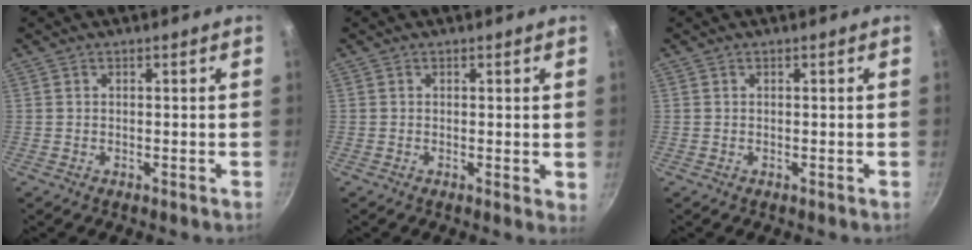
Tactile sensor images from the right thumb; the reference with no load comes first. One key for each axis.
{"total": 1.4, "fx": 0.2, "fy": 0.5, "fz": 1.3, "tx": -0.017, "ty": -0.005, "tz": 0.001}
{"total": 0.0}